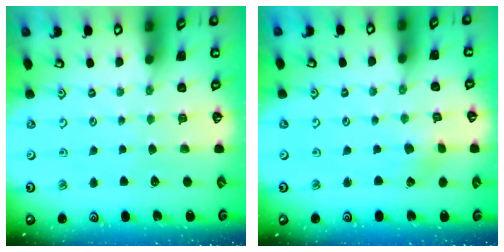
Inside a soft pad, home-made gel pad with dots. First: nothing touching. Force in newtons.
{"total": 1.4, "press": 1.4, "slide": 0.2}